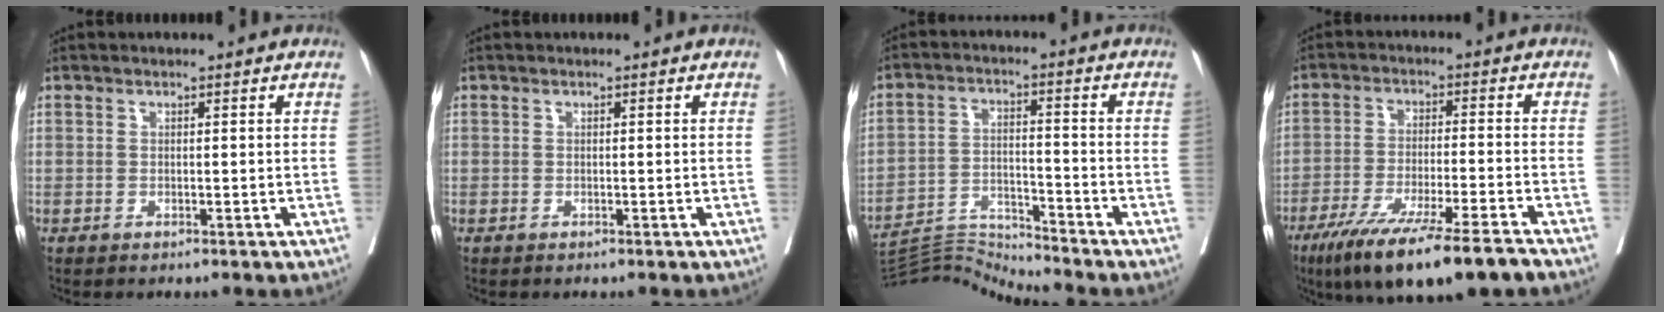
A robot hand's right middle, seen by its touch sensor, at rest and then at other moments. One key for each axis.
{"total": 0.0}
{"total": 8.1, "fx": -7.3, "fy": -3.1, "fz": -1.7, "tx": 0.016, "ty": 0.009, "tz": -0.133}
{"total": 15.0, "fx": -10.8, "fy": 0.6, "fz": 10.4, "tx": -0.163, "ty": -0.042, "tz": -0.178}